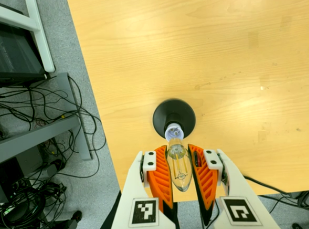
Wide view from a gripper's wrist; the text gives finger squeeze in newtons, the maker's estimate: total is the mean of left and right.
{"total": 23.8, "left": 25.1, "right": 22.5}